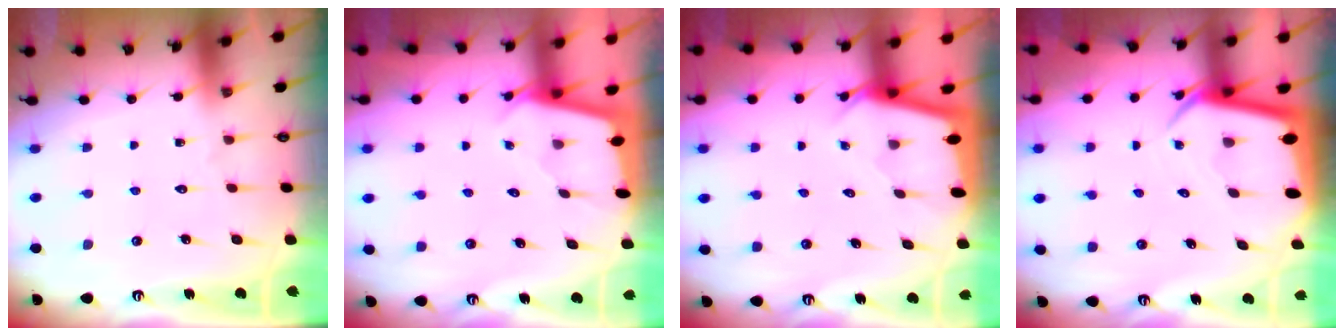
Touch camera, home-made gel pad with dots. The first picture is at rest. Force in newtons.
{"total": 1.8, "press": 1.8, "slide": 0.1}
{"total": 2.3, "press": 2.3, "slide": 0.2}
{"total": 4.1, "press": 4.0, "slide": 0.3}